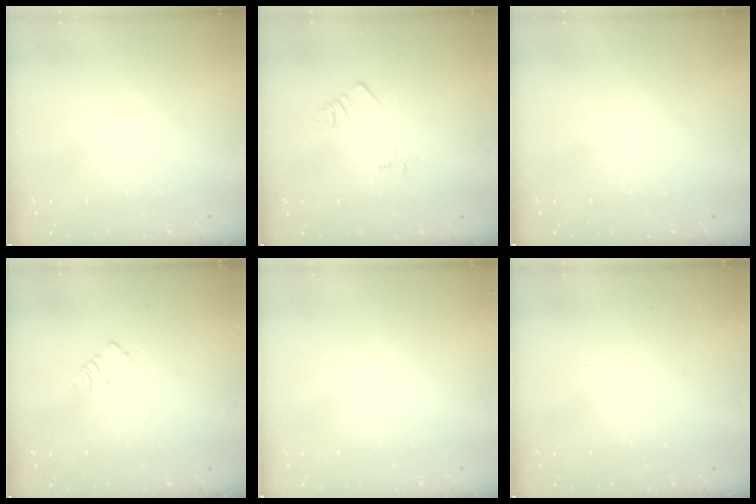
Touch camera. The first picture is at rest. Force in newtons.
{"total": 2.5, "press": 2.5, "slide": 0.5}
{"total": 0.0}
{"total": 3.3, "press": 3.3, "slide": 0.4}
{"total": 1.7, "press": 1.6, "slide": 0.1}
{"total": 0.0}